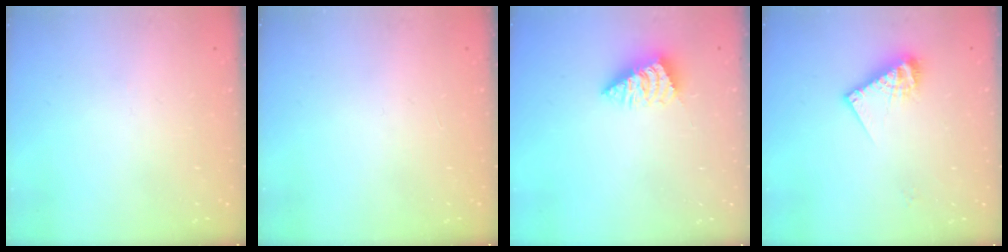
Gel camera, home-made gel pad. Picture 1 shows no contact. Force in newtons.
{"total": 0.0}
{"total": 2.1, "press": 2.1, "slide": 0.3}
{"total": 10.5, "press": 10.5, "slide": 0.9}